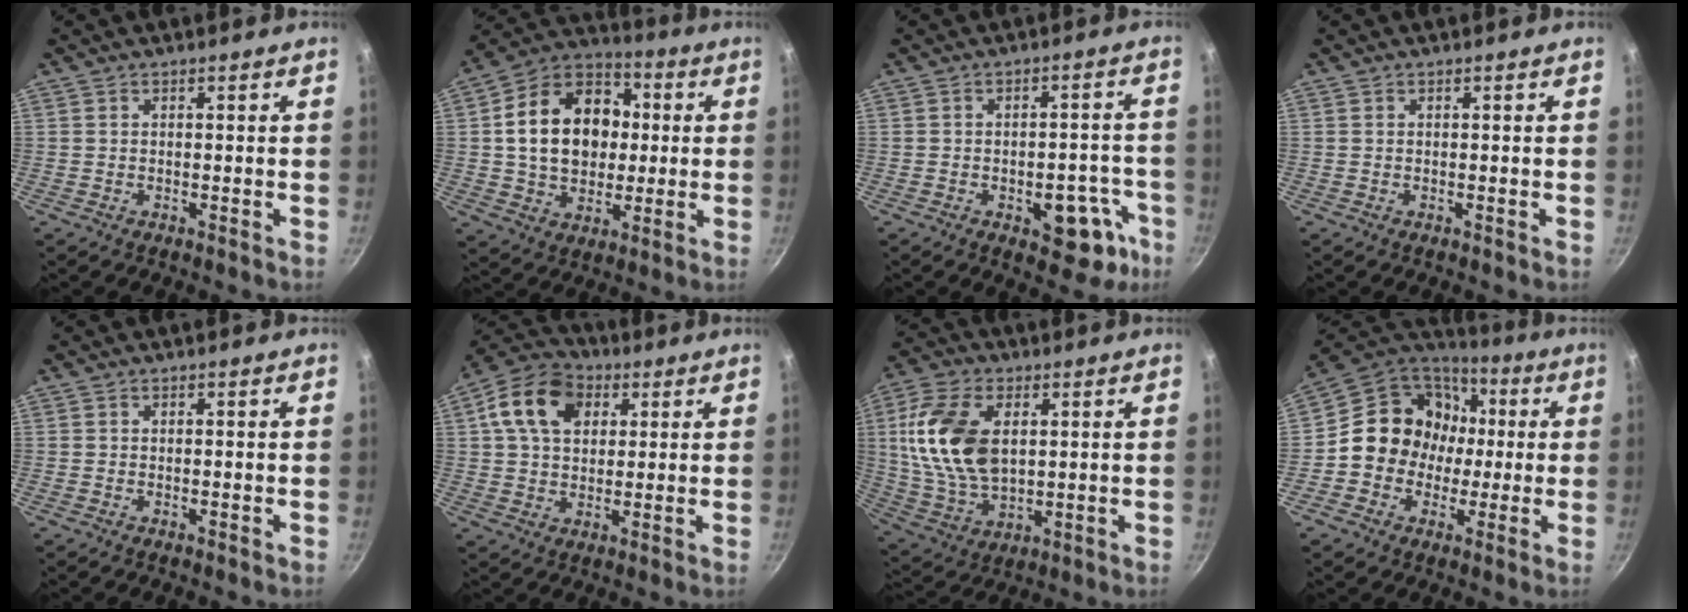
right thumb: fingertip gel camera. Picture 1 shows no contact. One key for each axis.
{"total": 20.1, "fx": 1.8, "fy": 15.3, "fz": 12.9, "tx": -0.190, "ty": 0.030, "tz": 0.026}
{"total": 11.4, "fx": -5.0, "fy": 6.2, "fz": 8.1, "tx": -0.036, "ty": 0.036, "tz": -0.059}
{"total": 0.0}
{"total": 0.0}
{"total": 13.2, "fx": 4.2, "fy": 9.5, "fz": 8.2, "tx": -0.124, "ty": 0.009, "tz": 0.056}
{"total": 17.0, "fx": 3.3, "fy": 10.3, "fz": 13.2, "tx": -0.241, "ty": -0.007, "tz": 0.070}
{"total": 16.2, "fx": 0.2, "fy": 14.6, "fz": 6.9, "tx": -0.074, "ty": 0.036, "tz": -0.009}